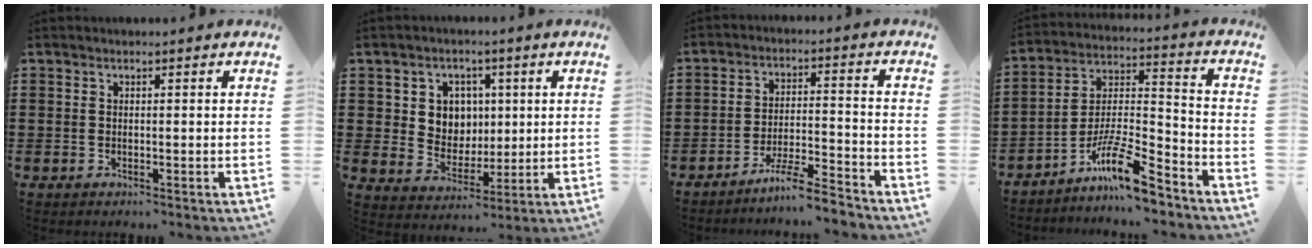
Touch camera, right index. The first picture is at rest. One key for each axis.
{"total": 5.8, "fx": 1.8, "fy": 5.3, "fz": 1.4, "tx": -0.048, "ty": 0.011, "tz": 0.029}
{"total": 6.1, "fx": -5.7, "fy": 0.1, "fz": 2.3, "tx": -0.045, "ty": -0.003, "tz": -0.108}
{"total": 11.0, "fx": -8.7, "fy": 1.8, "fz": 6.5, "tx": -0.113, "ty": 0.026, "tz": -0.163}